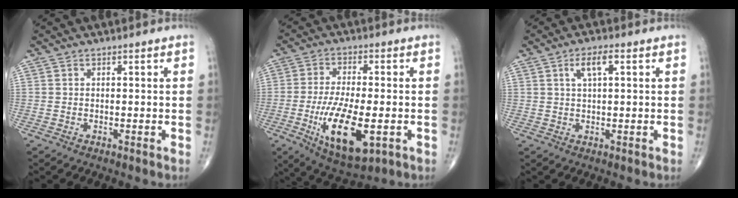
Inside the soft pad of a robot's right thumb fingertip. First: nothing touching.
{"total": 14.9, "force": [-4.2, 5.8, 13.1], "torque": [-0.232, -0.008, -0.061]}
{"total": 4.1, "force": [1.5, 1.3, 3.6], "torque": [-0.069, 0.005, 0.027]}